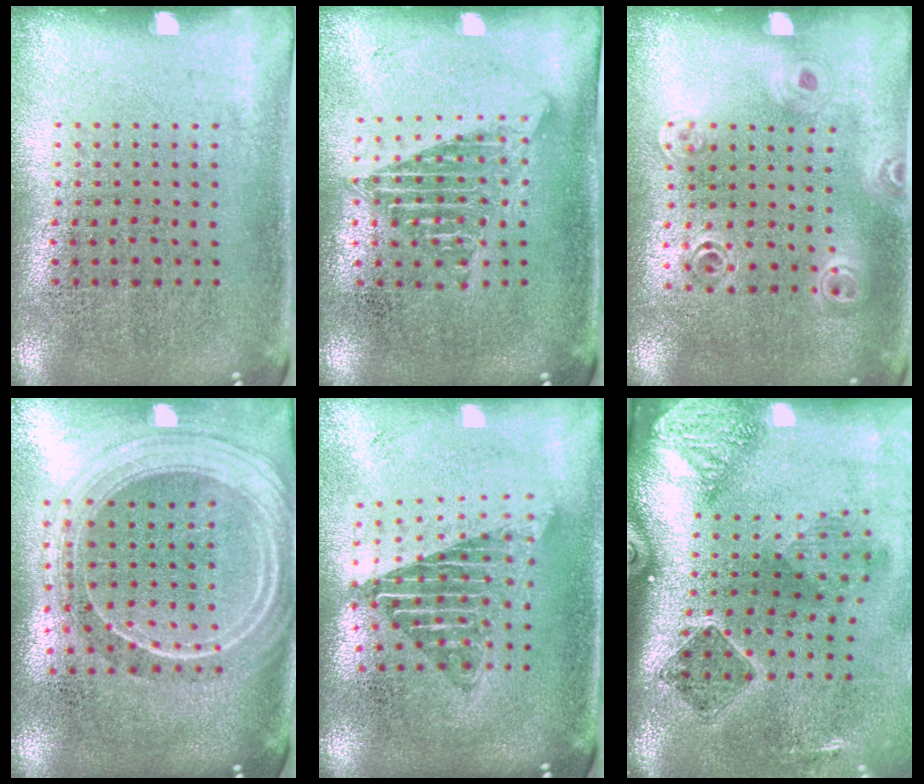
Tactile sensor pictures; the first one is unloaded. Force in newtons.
{"total": 1.3, "press": 1.2, "slide": 0.6}
{"total": 1.1, "press": 1.1, "slide": 0.2}
{"total": 2.3, "press": 2.0, "slide": 1.1}
{"total": 1.7, "press": 1.4, "slide": 1.0}
{"total": 2.9, "press": 1.9, "slide": 2.2}